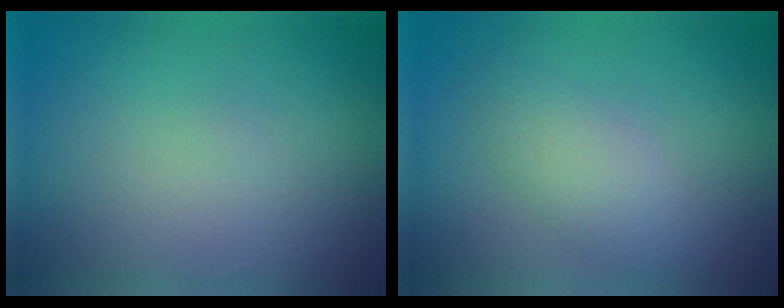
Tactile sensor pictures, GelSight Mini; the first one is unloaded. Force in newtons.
{"total": 2.8, "press": 2.8, "slide": 0.2}